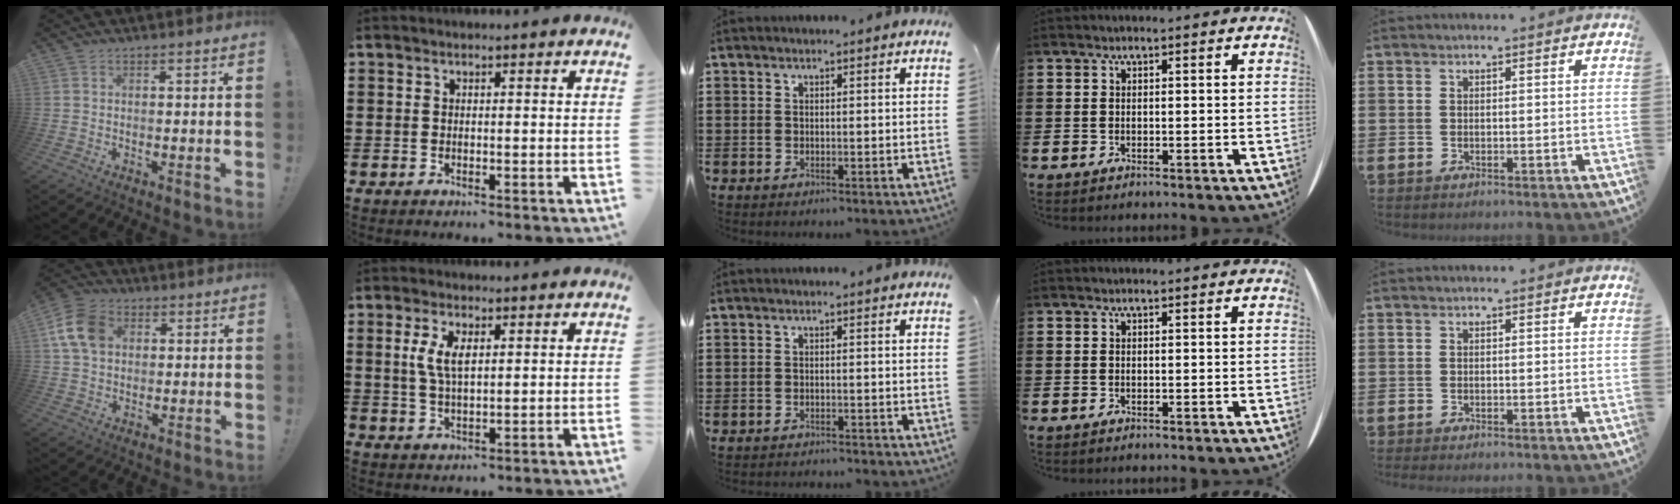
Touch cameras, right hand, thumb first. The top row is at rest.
{"thumb": {"total": 11.6, "force": [2.9, 8.7, 7.2], "torque": [-0.137, 0.014, 0.061]}, "index": {"total": 4.9, "force": [1.3, 2.1, 4.2], "torque": [-0.090, 0.008, 0.021]}, "middle": {"total": 1.1, "force": [-1.1, 0.0, 0.0], "torque": [-0.003, 0.002, -0.024]}}